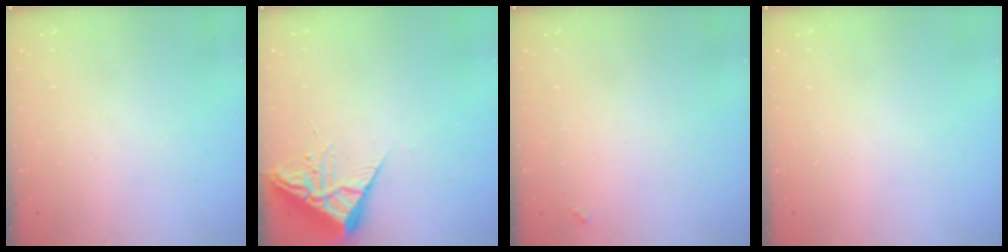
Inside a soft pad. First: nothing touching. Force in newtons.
{"total": 7.0, "press": 7.0, "slide": 0.7}
{"total": 3.5, "press": 3.5, "slide": 0.3}
{"total": 0.0}